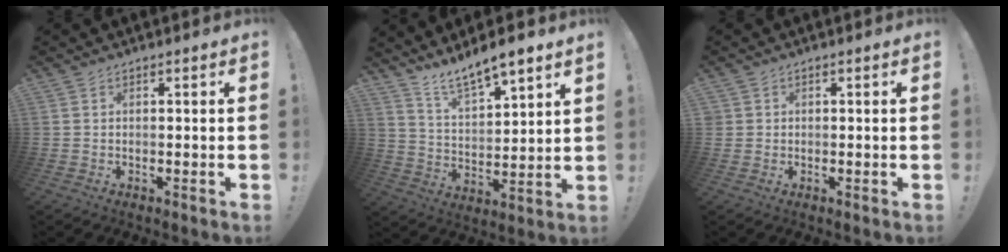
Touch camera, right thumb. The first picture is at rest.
{"total": 9.0, "force": [8.3, 1.6, 3.0], "torque": [-0.059, -0.071, 0.150]}
{"total": 1.3, "force": [0.4, 1.2, 0.1], "torque": [0.006, -0.001, 0.007]}